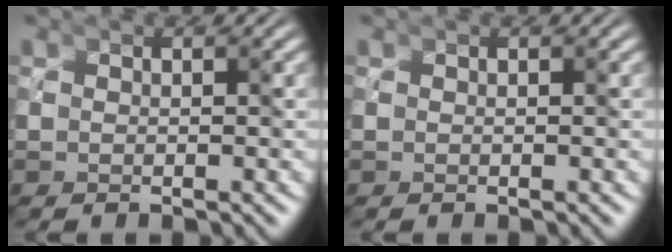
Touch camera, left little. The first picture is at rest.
{"total": 0.0}